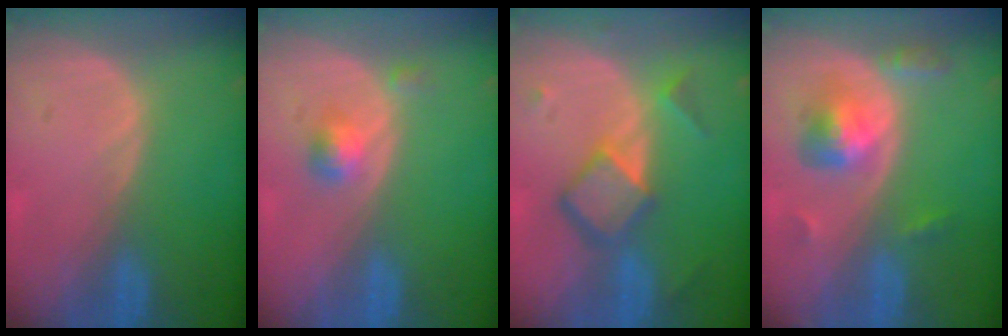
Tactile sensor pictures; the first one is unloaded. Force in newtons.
{"total": 2.6, "press": 2.4, "slide": 1.1}
{"total": 6.8, "press": 5.9, "slide": 3.4}
{"total": 5.8, "press": 5.2, "slide": 2.5}